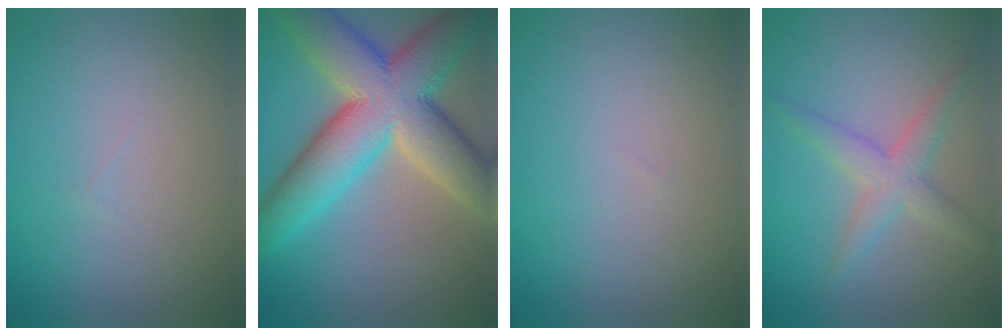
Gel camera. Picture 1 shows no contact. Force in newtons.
{"total": 13.0, "press": 13.0, "slide": 0.8}
{"total": 0.0}
{"total": 3.0, "press": 3.0, "slide": 0.2}